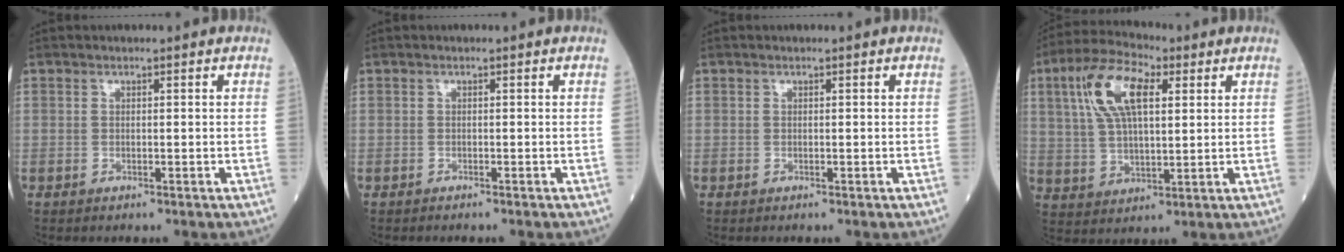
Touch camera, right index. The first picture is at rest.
{"total": 0.0}
{"total": 0.0}
{"total": 11.9, "force": [4.3, 4.6, 10.1], "torque": [-0.214, 0.026, 0.082]}